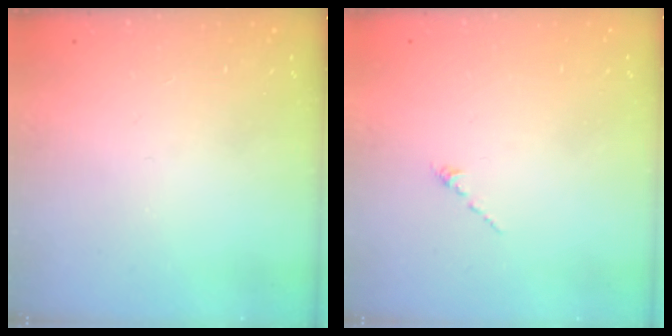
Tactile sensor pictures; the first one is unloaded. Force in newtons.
{"total": 0.0}